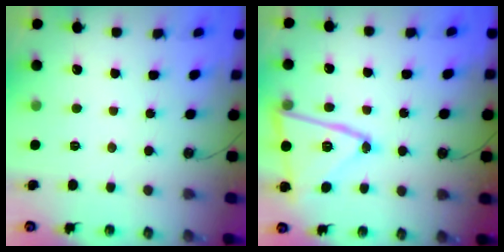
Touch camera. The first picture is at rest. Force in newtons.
{"total": 16.7, "press": 16.7, "slide": 1.1}